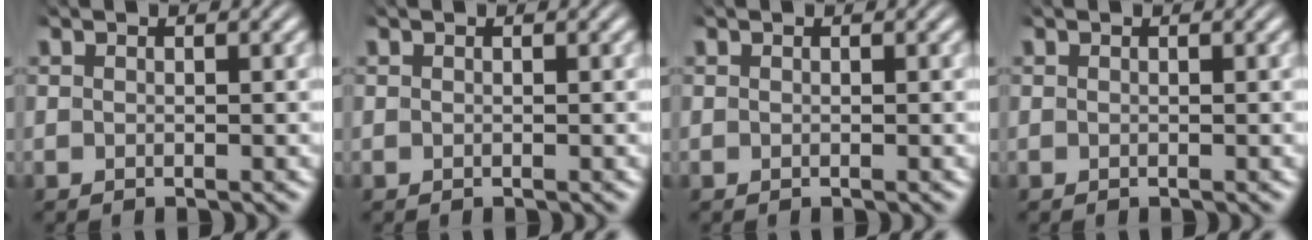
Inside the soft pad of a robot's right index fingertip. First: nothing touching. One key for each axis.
{"total": 0.0}
{"total": 0.0}
{"total": 0.0}